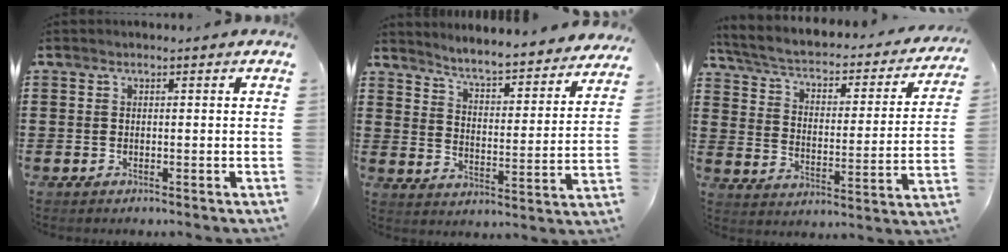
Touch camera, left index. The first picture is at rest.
{"total": 4.8, "force": [4.6, -0.5, 1.3], "torque": [-0.050, -0.045, 0.071]}
{"total": 3.0, "force": [1.9, 1.1, 2.1], "torque": [-0.052, -0.023, 0.024]}